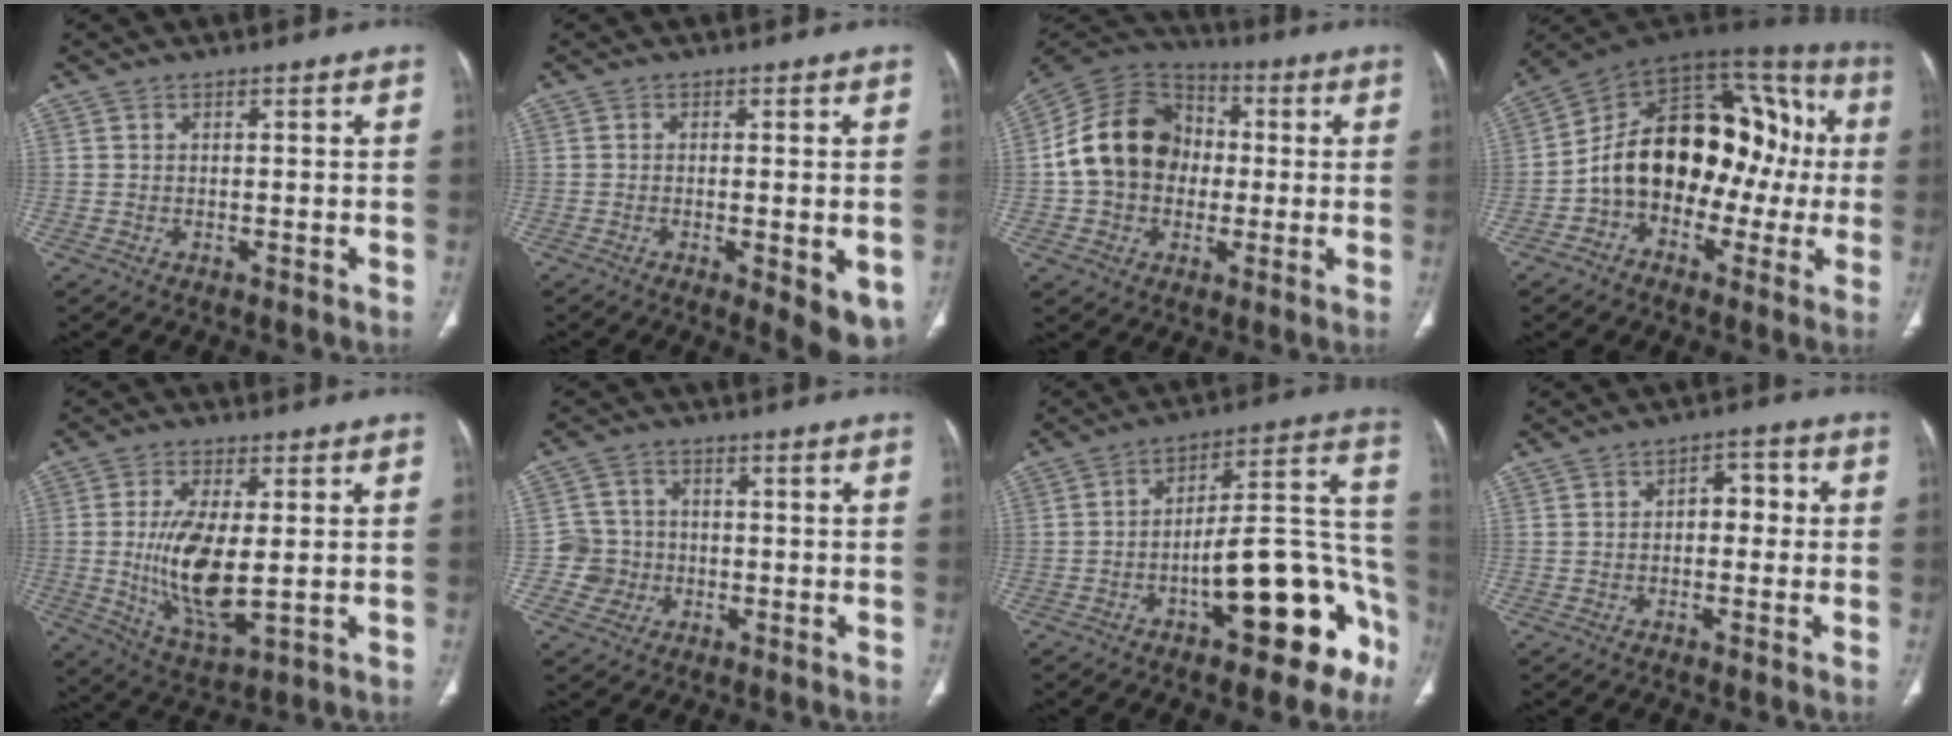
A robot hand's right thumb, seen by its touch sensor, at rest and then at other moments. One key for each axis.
{"total": 8.5, "fx": -2.7, "fy": 2.6, "fz": 7.6, "tx": -0.097, "ty": -0.016, "tz": -0.035}
{"total": 16.5, "fx": -0.2, "fy": 13.4, "fz": 9.5, "tx": -0.149, "ty": 0.031, "tz": -0.013}
{"total": 23.3, "fx": -1.6, "fy": 15.3, "fz": 17.5, "tx": -0.226, "ty": 0.073, "tz": -0.029}
{"total": 12.8, "fx": -0.2, "fy": 5.3, "fz": 11.7, "tx": -0.225, "ty": -0.023, "tz": 0.008}
{"total": 5.4, "fx": -1.2, "fy": 5.2, "fz": 0.3, "tx": 0.025, "ty": 0.014, "tz": -0.027}
{"total": 20.1, "fx": -8.9, "fy": 7.4, "fz": 16.4, "tx": -0.166, "ty": 0.090, "tz": -0.123}
{"total": 4.9, "fx": 0.0, "fy": 3.3, "fz": 3.7, "tx": -0.026, "ty": 0.020, "tz": -0.007}